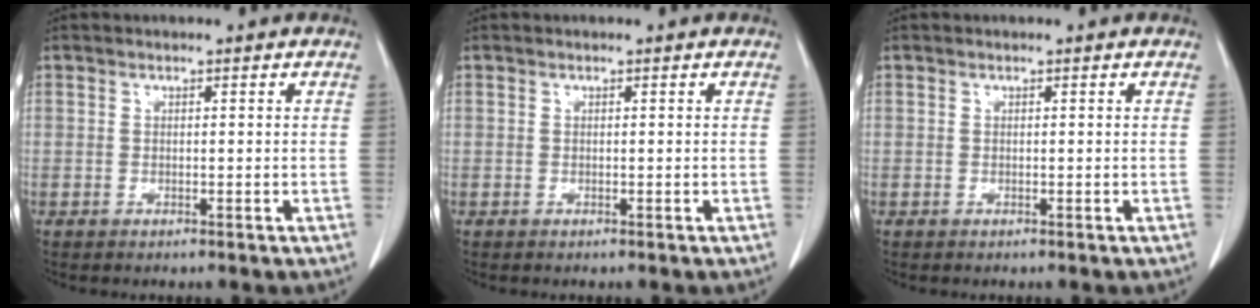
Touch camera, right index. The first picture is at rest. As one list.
[{"total": 0.0}, {"total": 0.0}]